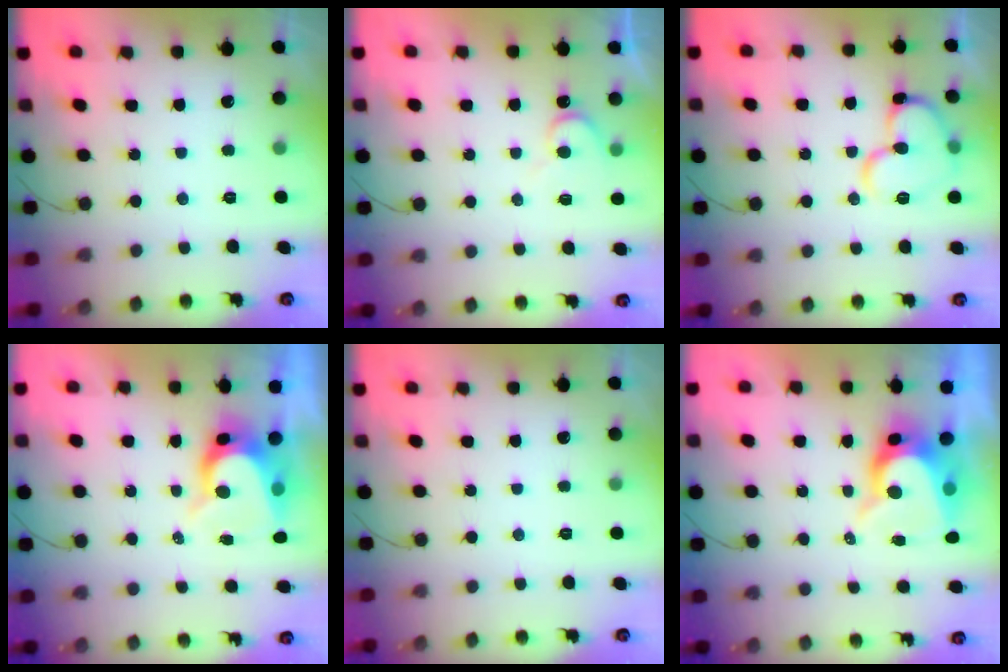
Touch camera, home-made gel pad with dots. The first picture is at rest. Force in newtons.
{"total": 5.8, "press": 5.8, "slide": 0.5}
{"total": 13.1, "press": 13.1, "slide": 1.3}
{"total": 7.5, "press": 7.5, "slide": 0.5}
{"total": 0.0}
{"total": 10.1, "press": 10.0, "slide": 1.0}